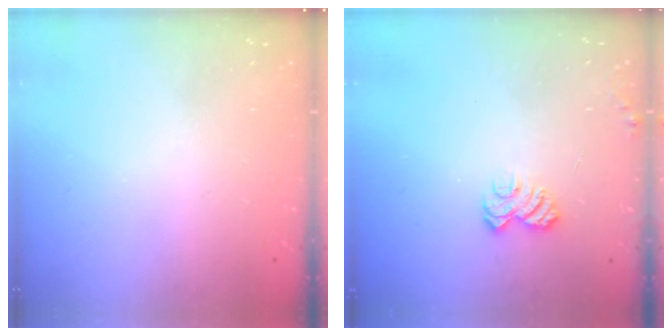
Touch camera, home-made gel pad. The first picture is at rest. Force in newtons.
{"total": 5.5, "press": 5.4, "slide": 0.5}